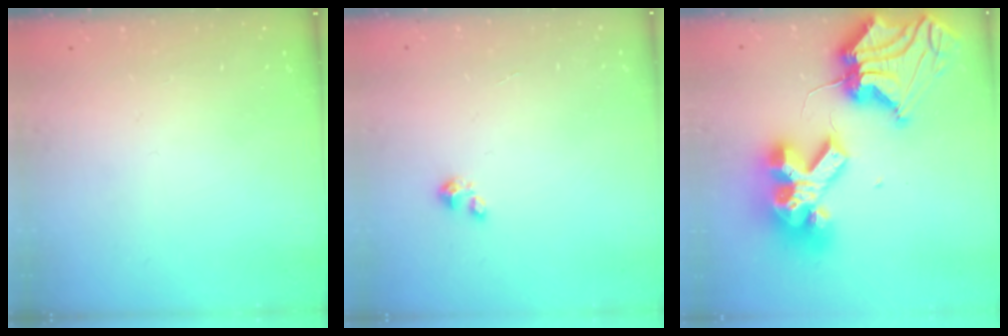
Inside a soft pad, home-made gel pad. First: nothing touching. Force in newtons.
{"total": 1.6, "press": 1.6, "slide": 0.2}
{"total": 24.9, "press": 24.7, "slide": 3.0}